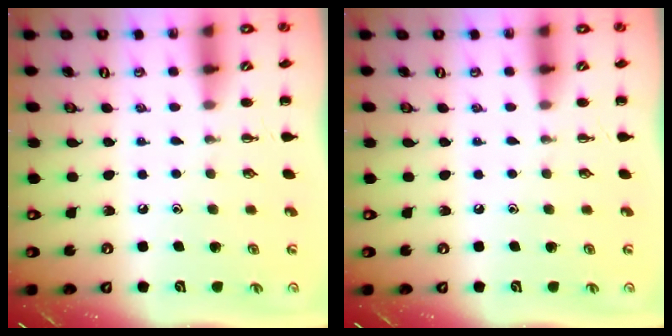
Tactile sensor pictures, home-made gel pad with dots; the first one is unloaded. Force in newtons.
{"total": 0.0}